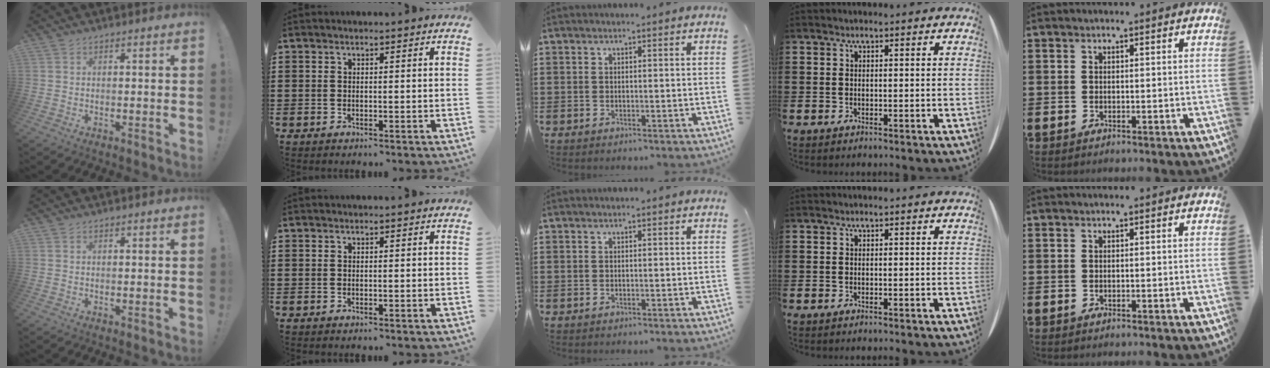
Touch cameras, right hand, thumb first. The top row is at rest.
{}